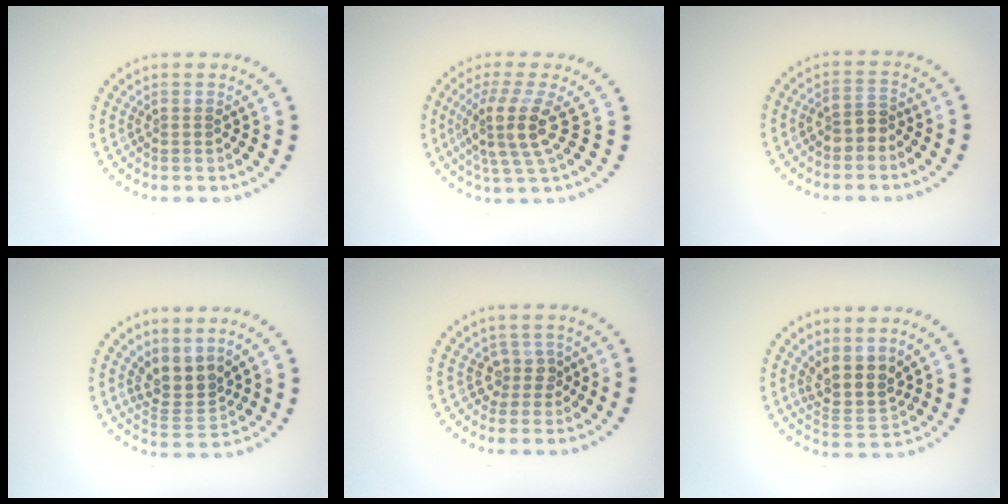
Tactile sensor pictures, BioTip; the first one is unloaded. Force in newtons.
{"total": 4.1, "press": 3.1, "slide": 2.7}
{"total": 2.1, "press": 2.0, "slide": 0.8}
{"total": 3.2, "press": 2.4, "slide": 2.0}
{"total": 2.0, "press": 1.4, "slide": 1.4}
{"total": 3.7, "press": 3.1, "slide": 2.1}